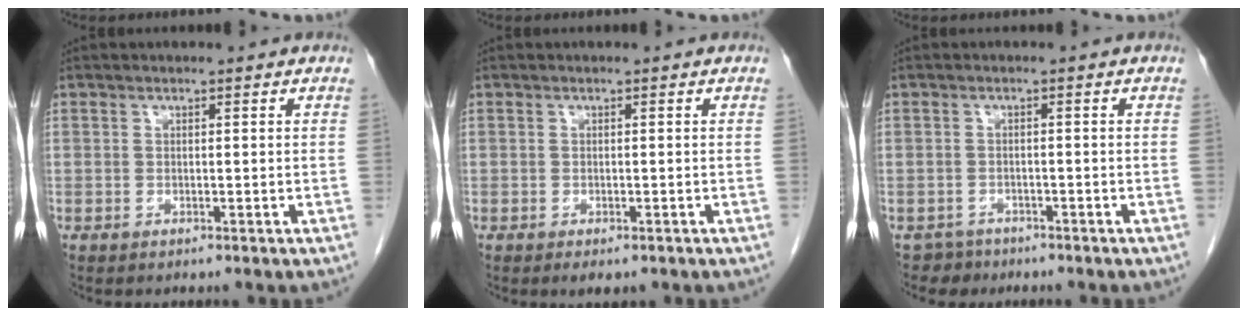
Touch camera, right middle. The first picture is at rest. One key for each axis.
{"total": 1.9, "fx": -1.2, "fy": 0.8, "fz": 1.2, "tx": -0.015, "ty": -0.004, "tz": -0.009}
{"total": 2.2, "fx": -1.7, "fy": 1.3, "fz": -0.8, "tx": 0.009, "ty": 0.005, "tz": -0.027}